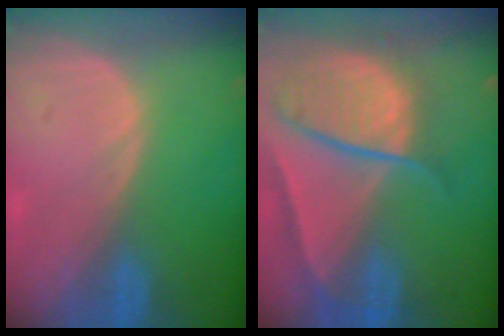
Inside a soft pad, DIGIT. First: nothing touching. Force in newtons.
{"total": 10.6, "press": 8.9, "slide": 5.8}